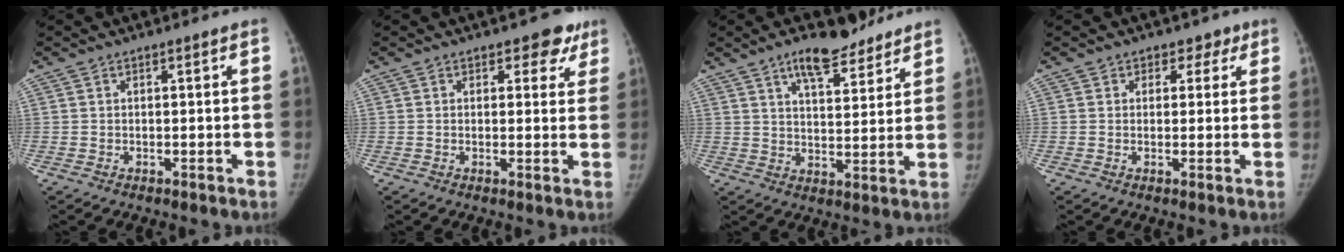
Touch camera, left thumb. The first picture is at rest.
{"total": 4.7, "force": [3.1, 2.9, 2.0], "torque": [0.018, -0.013, 0.031]}
{"total": 10.4, "force": [7.5, 4.0, 6.0], "torque": [-0.068, -0.041, 0.118]}
{"total": 3.5, "force": [2.0, 2.8, 0.6], "torque": [0.028, -0.006, 0.019]}